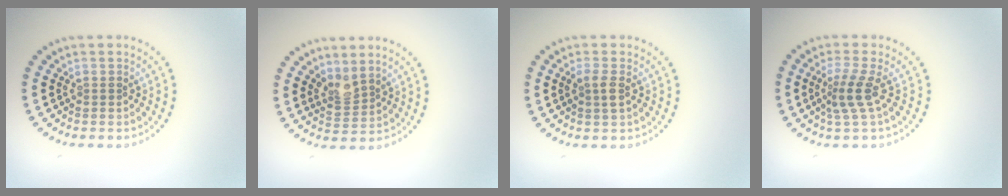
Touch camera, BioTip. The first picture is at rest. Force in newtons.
{"total": 2.0, "press": 1.5, "slide": 1.3}
{"total": 1.5, "press": 1.4, "slide": 0.4}
{"total": 2.5, "press": 1.8, "slide": 1.8}